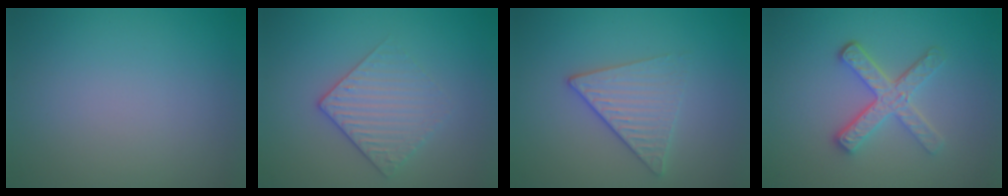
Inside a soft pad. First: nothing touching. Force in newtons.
{"total": 3.0, "press": 2.7, "slide": 1.2}
{"total": 3.3, "press": 2.9, "slide": 1.5}
{"total": 4.1, "press": 3.3, "slide": 2.4}